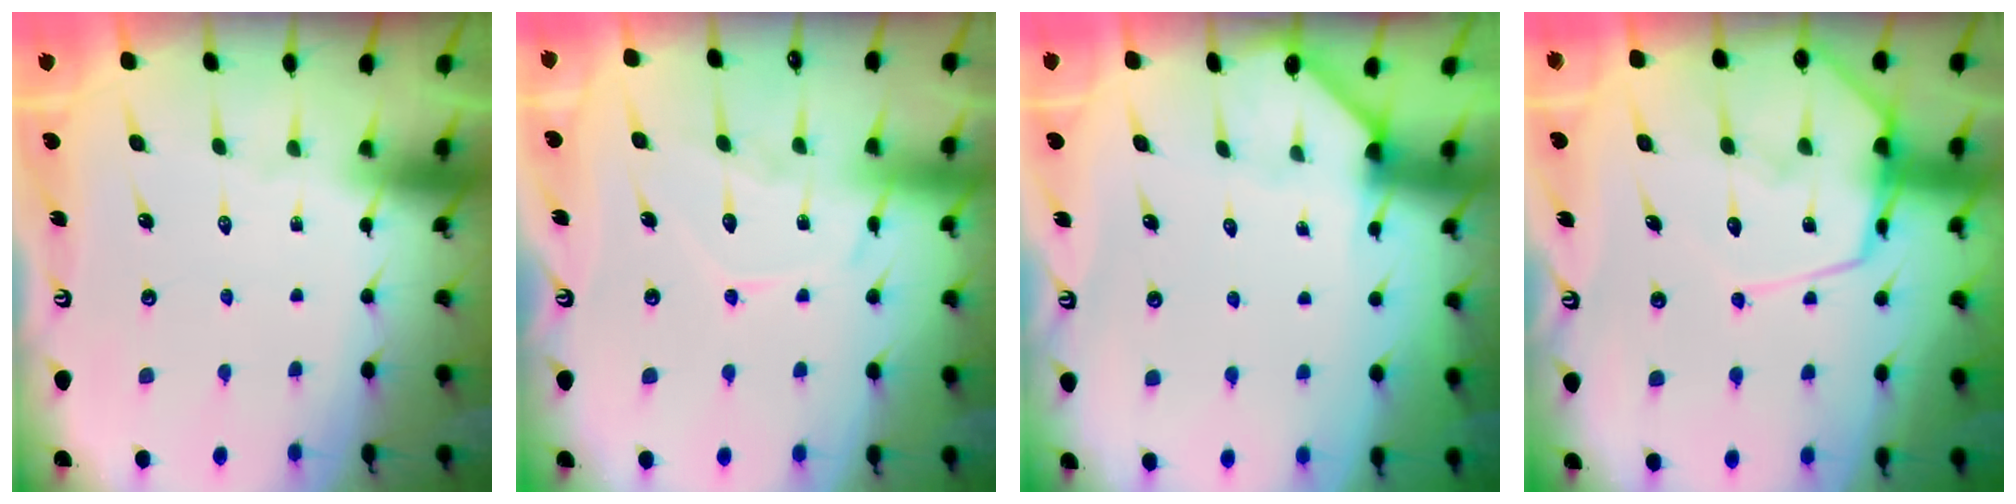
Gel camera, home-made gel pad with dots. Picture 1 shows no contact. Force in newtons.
{"total": 10.2, "press": 10.2, "slide": 0.8}
{"total": 2.0, "press": 2.0, "slide": 0.1}
{"total": 14.1, "press": 14.0, "slide": 1.5}